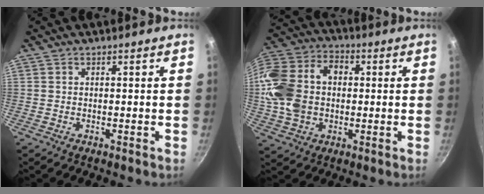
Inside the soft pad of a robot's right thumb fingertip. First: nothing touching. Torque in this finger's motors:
{"motor_torque": [1.36, 3.33, 1.31, -0.28, 0.55]}